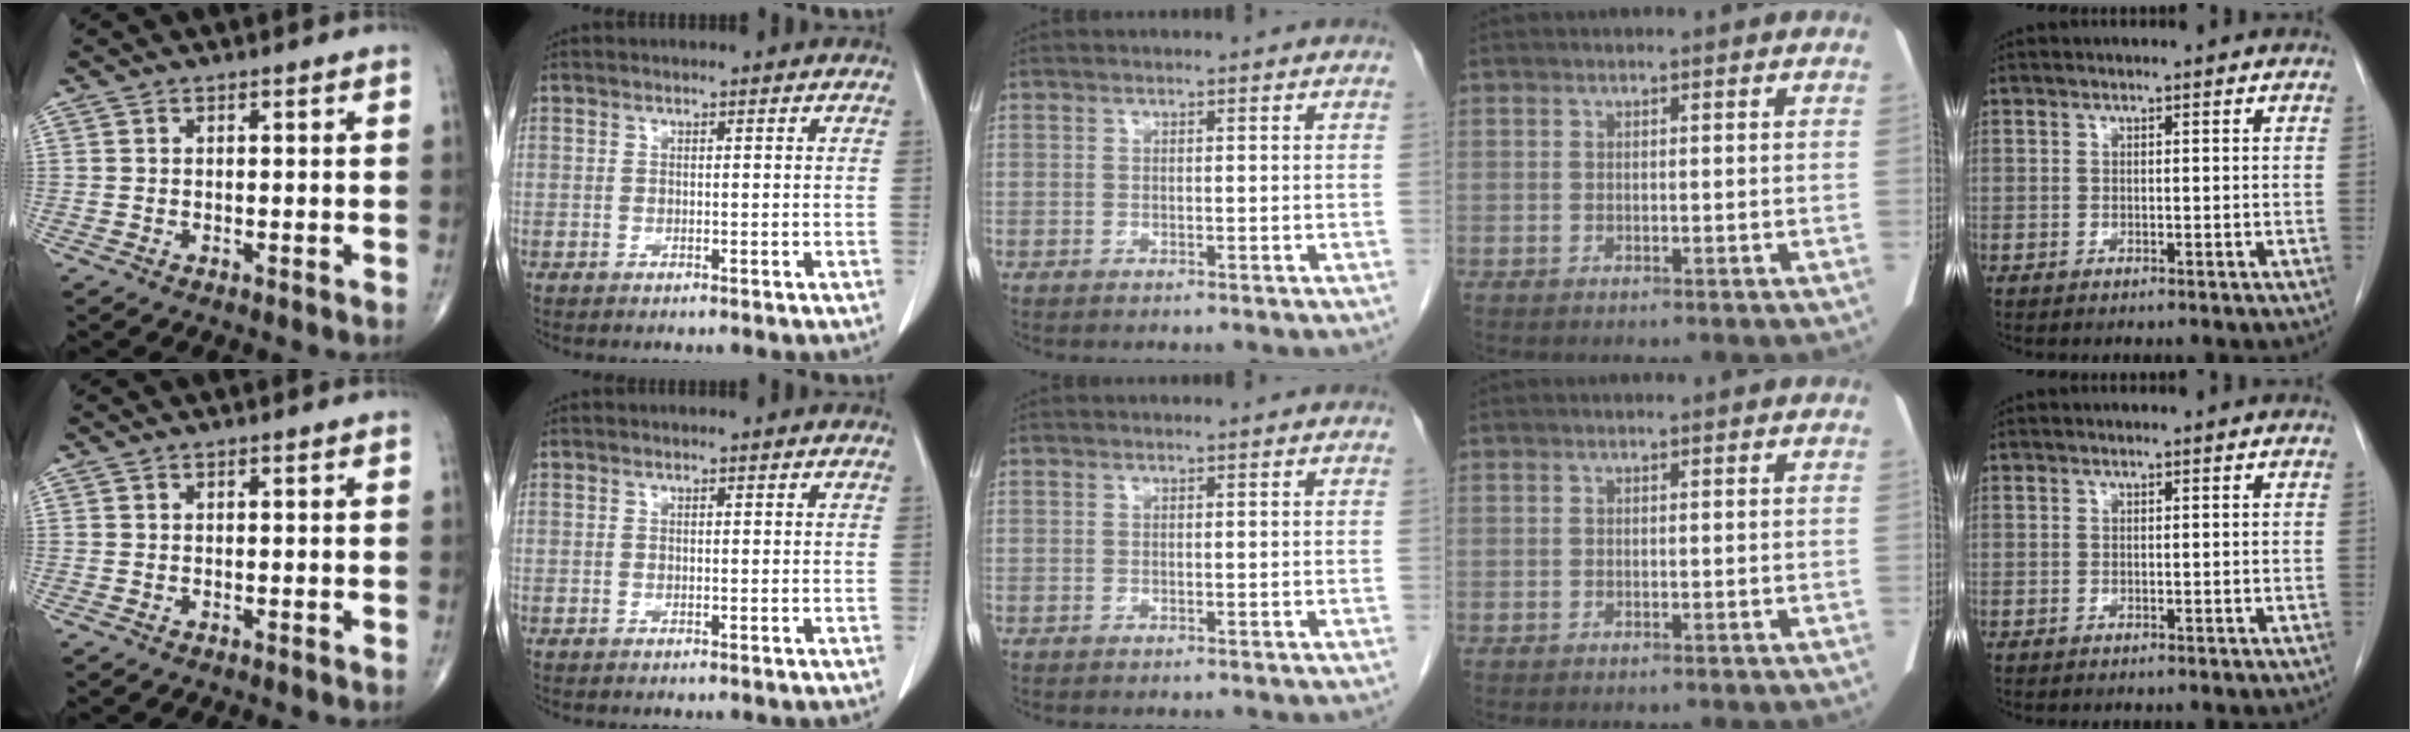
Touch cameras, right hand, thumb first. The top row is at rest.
{}